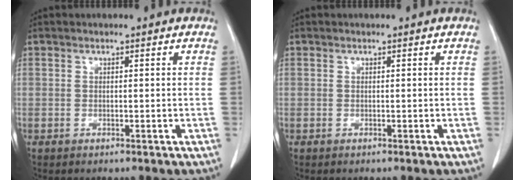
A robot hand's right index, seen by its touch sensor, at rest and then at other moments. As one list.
[{"total": 0.0}]